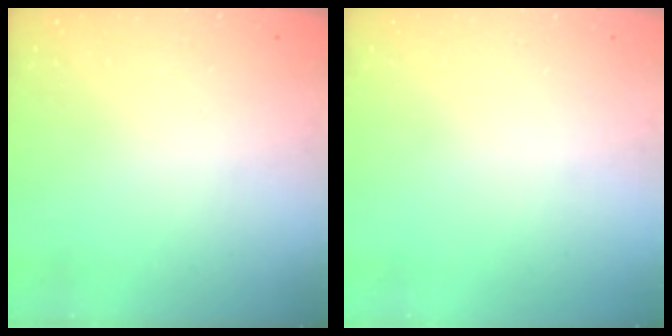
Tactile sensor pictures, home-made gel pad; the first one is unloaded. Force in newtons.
{"total": 0.0}